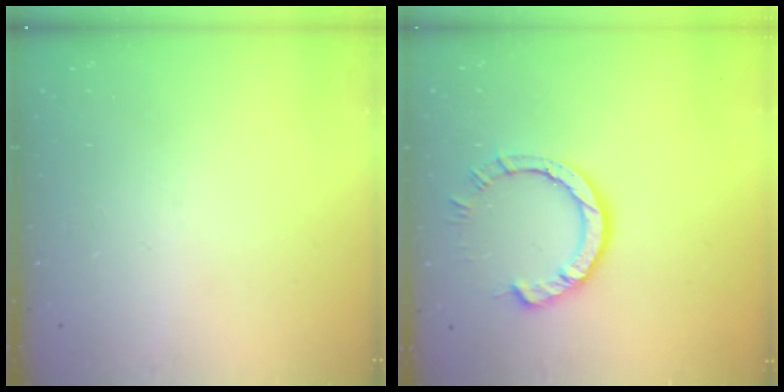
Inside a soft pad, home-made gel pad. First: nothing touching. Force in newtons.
{"total": 7.7, "press": 7.7, "slide": 0.6}